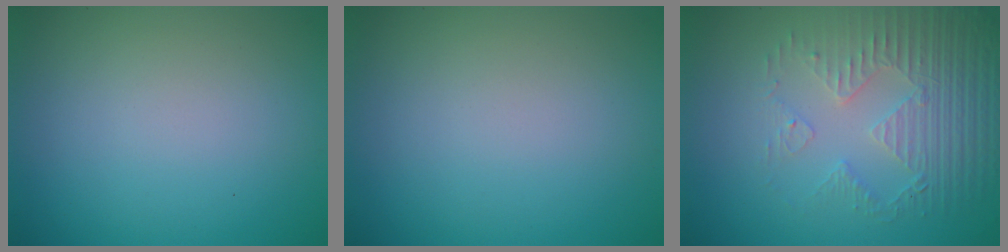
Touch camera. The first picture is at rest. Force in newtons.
{"total": 0.0}
{"total": 4.0, "press": 3.6, "slide": 1.8}